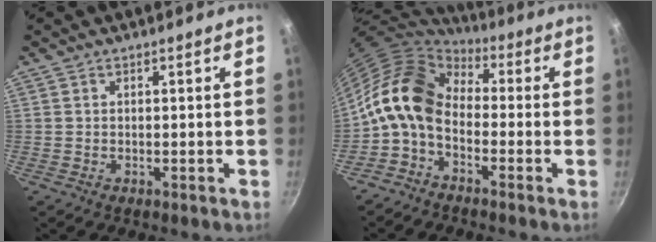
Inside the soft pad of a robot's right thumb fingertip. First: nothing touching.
{"total": 12.9, "force": [-1.4, 8.8, 9.3], "torque": [-0.157, 0.039, -0.047]}